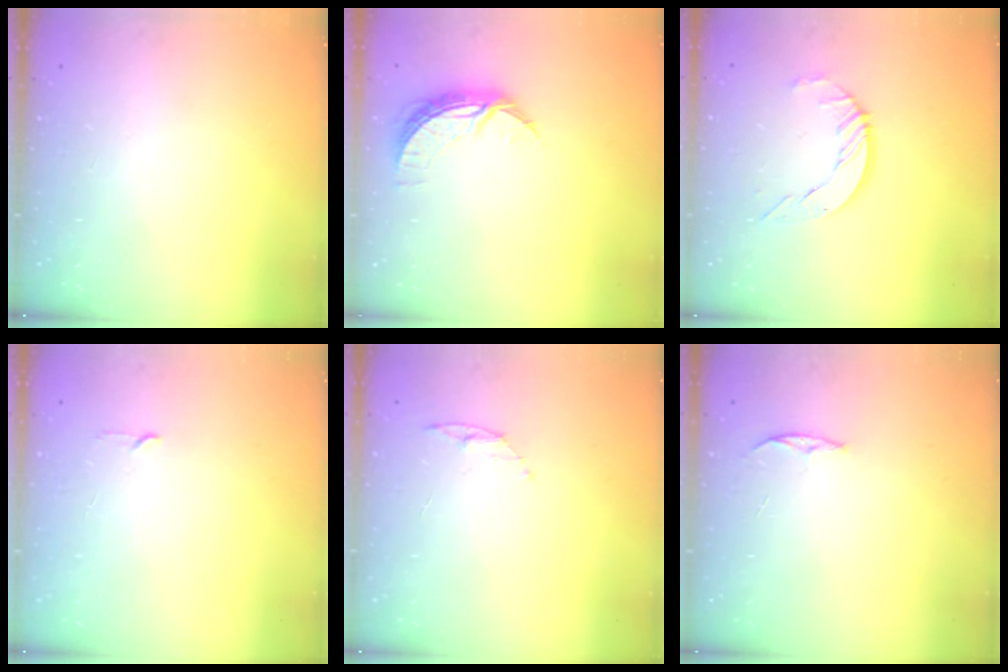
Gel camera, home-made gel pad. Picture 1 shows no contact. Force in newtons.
{"total": 7.6, "press": 7.6, "slide": 0.1}
{"total": 8.3, "press": 8.3, "slide": 0.7}
{"total": 2.3, "press": 2.2, "slide": 0.3}
{"total": 4.5, "press": 4.4, "slide": 0.5}
{"total": 3.3, "press": 3.3, "slide": 0.4}